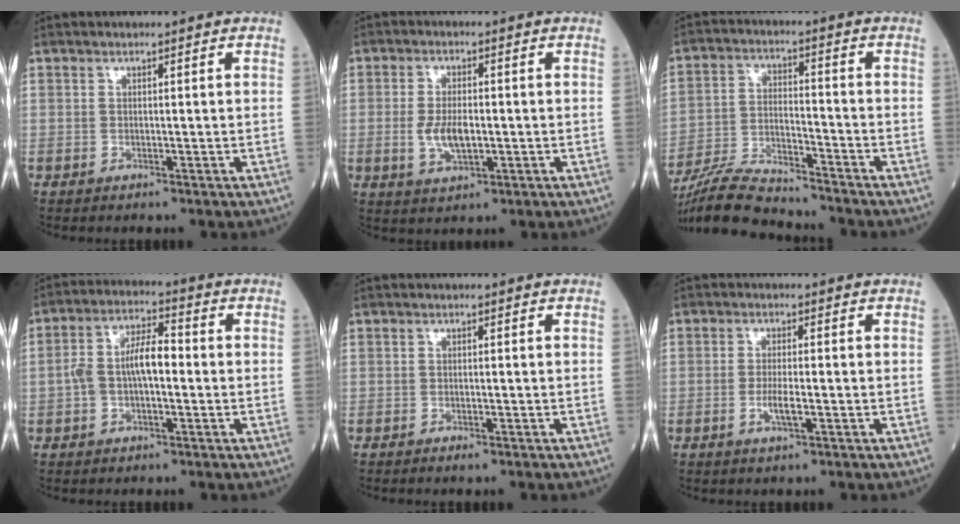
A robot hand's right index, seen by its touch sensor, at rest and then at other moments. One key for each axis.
{"total": 5.4, "fx": -0.8, "fy": 2.2, "fz": 4.8, "tx": -0.100, "ty": -0.003, "tz": -0.011}
{"total": 11.2, "fx": -10.6, "fy": 0.9, "fz": 3.6, "tx": -0.071, "ty": -0.011, "tz": -0.194}
{"total": 7.4, "fx": -0.6, "fy": 3.1, "fz": 6.7, "tx": -0.140, "ty": 0.029, "tz": -0.014}
{"total": 1.0, "fx": -0.8, "fy": 0.2, "fz": 0.6, "tx": -0.013, "ty": -0.002, "tz": -0.009}
{"total": 2.9, "fx": -0.9, "fy": 0.5, "fz": 2.7, "tx": -0.050, "ty": 0.000, "tz": -0.017}